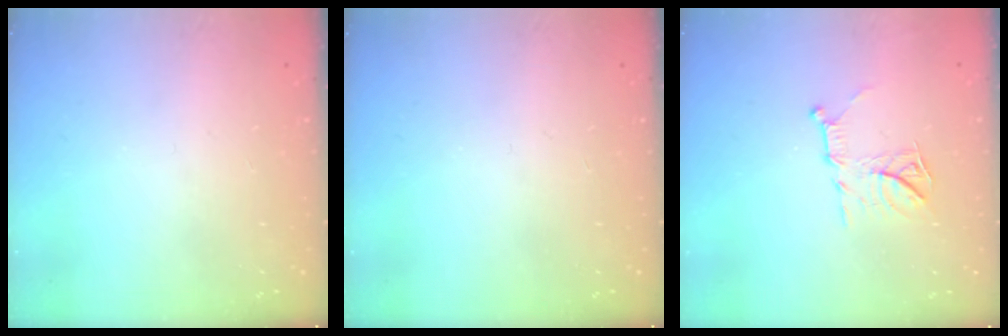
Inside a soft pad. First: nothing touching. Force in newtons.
{"total": 0.0}
{"total": 10.6, "press": 10.6, "slide": 0.8}